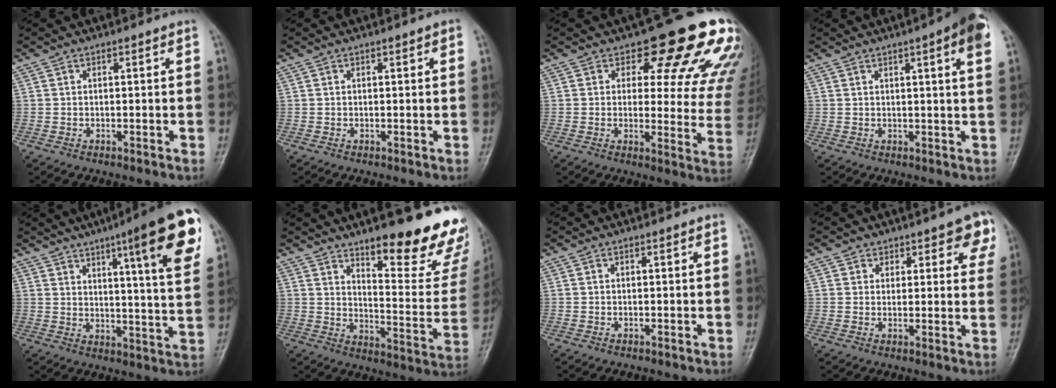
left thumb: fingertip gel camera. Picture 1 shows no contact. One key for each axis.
{"total": 0.9, "fx": 0.4, "fy": 0.3, "fz": 0.8, "tx": -0.010, "ty": 0.002, "tz": 0.003}
{"total": 17.9, "fx": 12.5, "fy": 7.6, "fz": 10.4, "tx": -0.069, "ty": -0.065, "tz": 0.130}
{"total": 7.3, "fx": 3.2, "fy": 0.9, "fz": 6.5, "tx": -0.079, "ty": -0.001, "tz": 0.034}
{"total": 19.0, "fx": 9.8, "fy": 3.8, "fz": 15.9, "tx": -0.190, "ty": -0.033, "tz": 0.134}
{"total": 22.3, "fx": 14.7, "fy": 6.3, "fz": 15.5, "tx": -0.158, "ty": -0.106, "tz": 0.203}
{"total": 0.0}
{"total": 6.2, "fx": 4.0, "fy": 4.1, "fz": 2.3, "tx": 0.028, "ty": -0.019, "tz": 0.041}